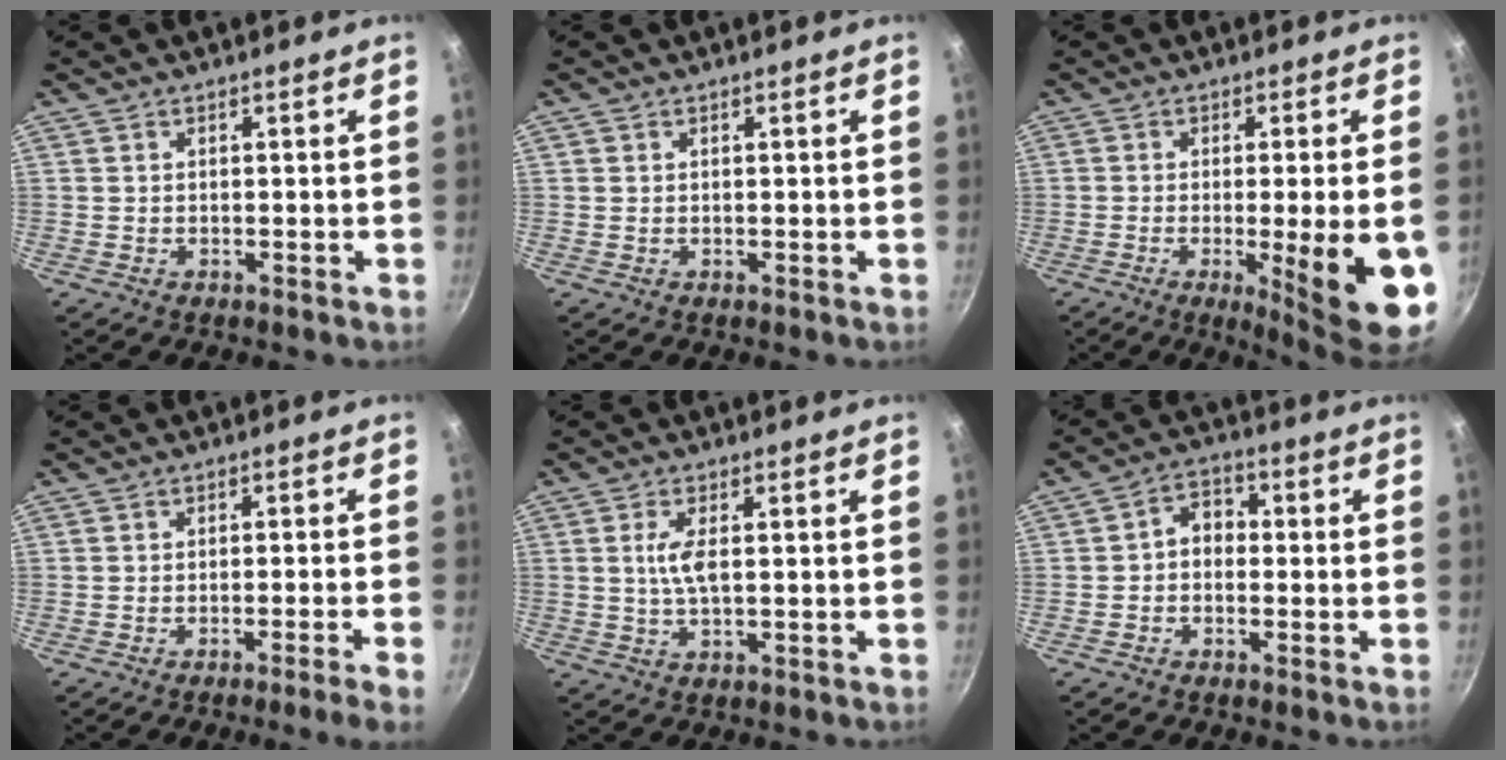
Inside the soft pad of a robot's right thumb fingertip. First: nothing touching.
{"total": 0.5, "force": [0.2, 0.5, 0.1], "torque": [0.001, -0.001, 0.001]}
{"total": 14.0, "force": [-3.6, 2.2, 13.3], "torque": [-0.172, -0.005, -0.042]}
{"total": 3.8, "force": [-2.5, -0.7, 2.8], "torque": [-0.057, 0.020, -0.035]}
{"total": 4.1, "force": [0.4, 1.4, 3.9], "torque": [-0.082, 0.000, 0.008]}
{"total": 4.6, "force": [-0.7, 3.6, 2.8], "torque": [-0.026, 0.021, -0.024]}